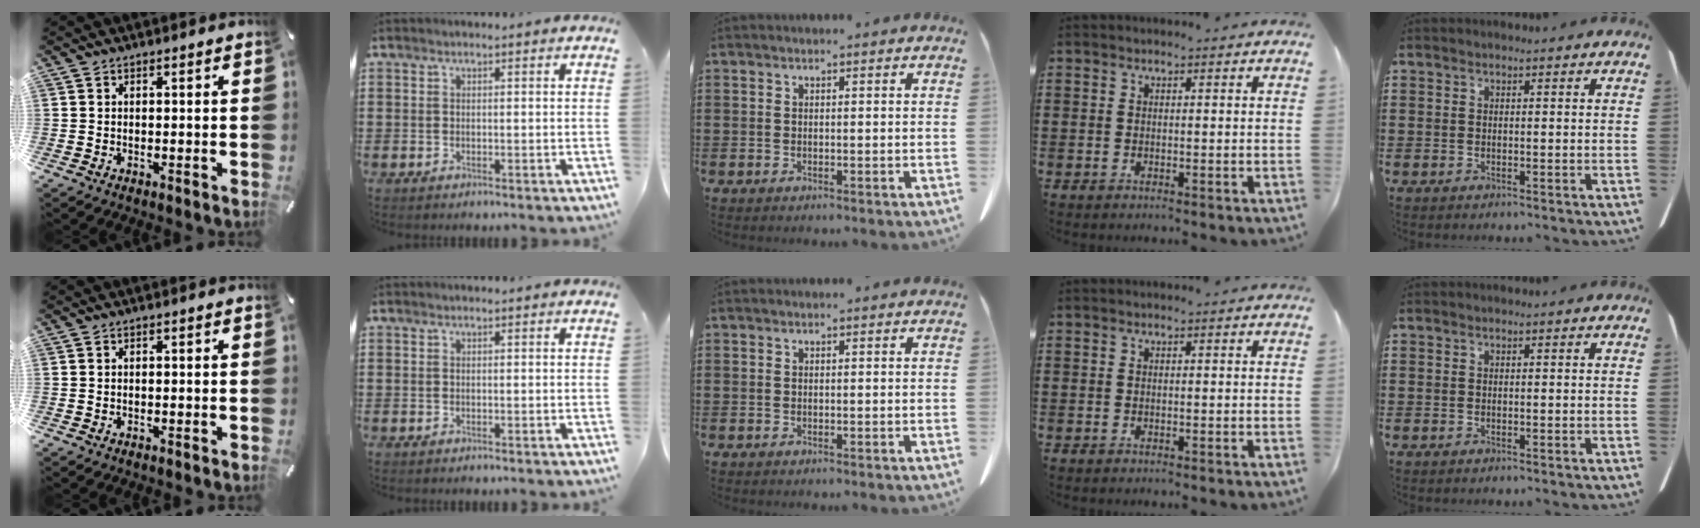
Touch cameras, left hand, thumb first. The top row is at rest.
{}